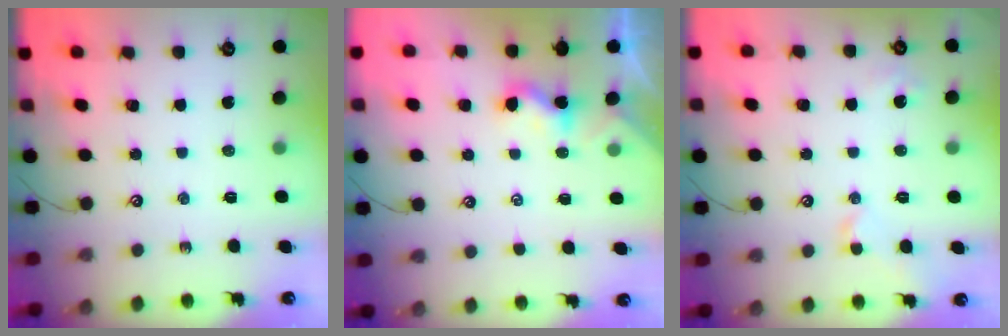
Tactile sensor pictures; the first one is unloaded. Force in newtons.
{"total": 2.3, "press": 2.3, "slide": 0.2}
{"total": 1.1, "press": 0.9, "slide": 0.7}